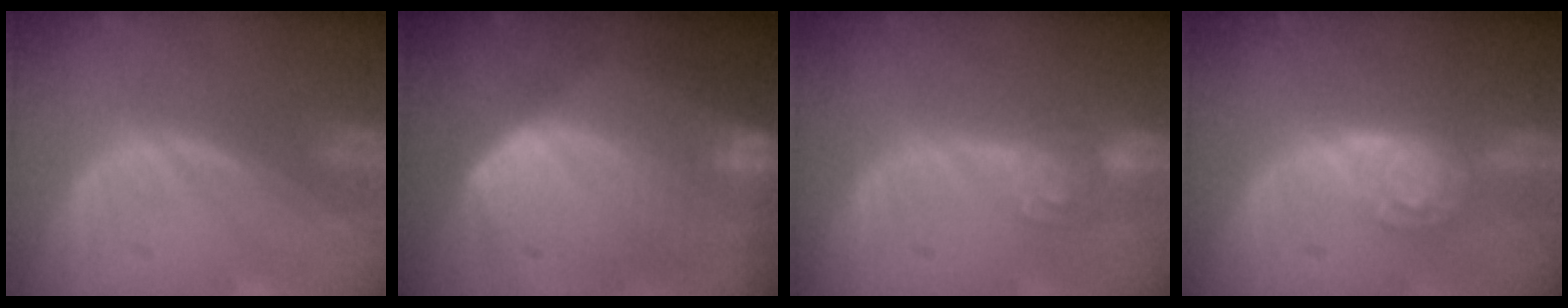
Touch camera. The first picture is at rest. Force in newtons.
{"total": 10.6, "press": 9.2, "slide": 5.1}
{"total": 4.6, "press": 4.5, "slide": 0.9}
{"total": 6.2, "press": 6.2, "slide": 0.4}